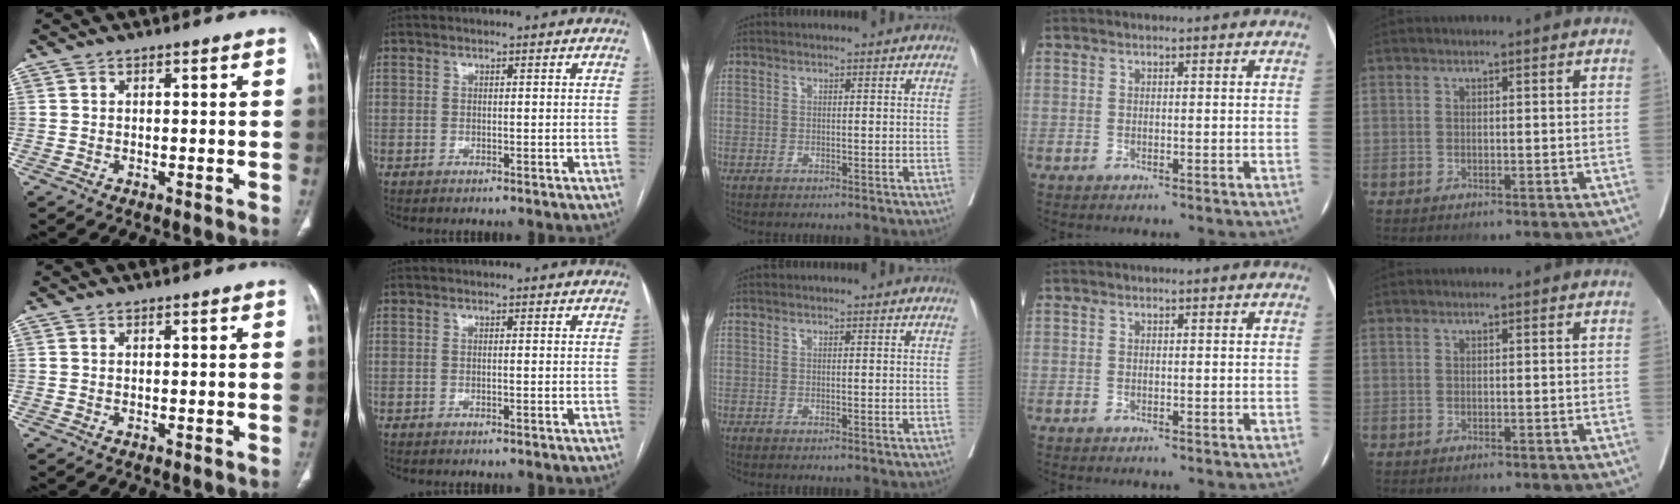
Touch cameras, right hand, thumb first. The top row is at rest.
{}